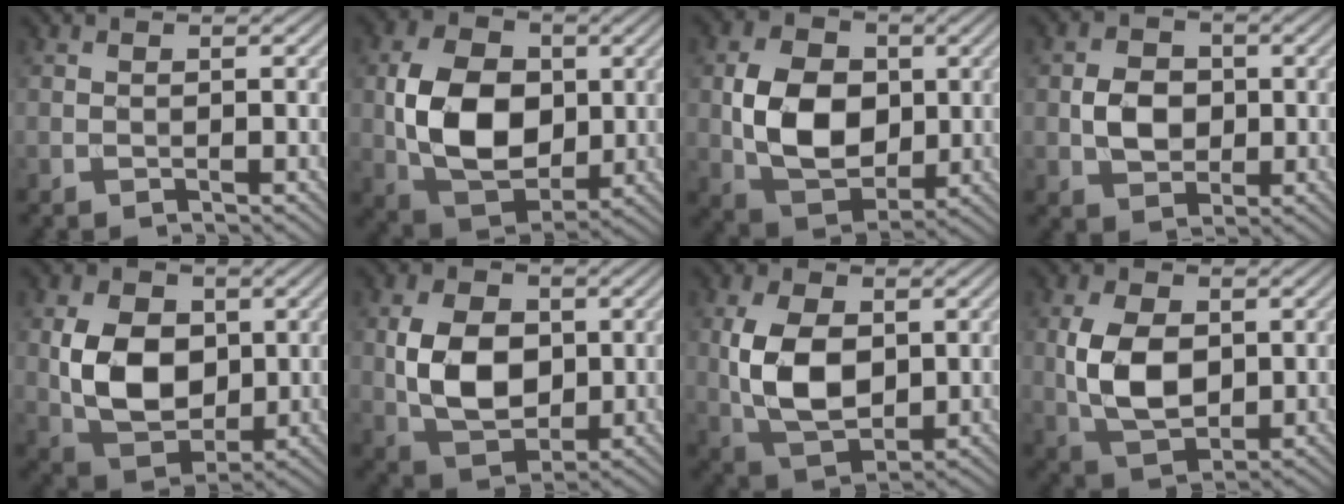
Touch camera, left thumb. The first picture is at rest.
{"total": 11.8, "force": [0.2, 8.4, 8.3], "torque": [-0.176, -0.004, 0.005]}
{"total": 10.4, "force": [0.4, 7.6, 7.2], "torque": [-0.156, -0.002, 0.004]}
{"total": 4.8, "force": [-0.2, 3.9, 2.8], "torque": [-0.058, -0.002, -0.008]}
{"total": 10.3, "force": [0.8, 7.4, 7.1], "torque": [-0.158, -0.008, 0.013]}
{"total": 9.5, "force": [0.5, 6.6, 6.8], "torque": [-0.149, -0.005, 0.007]}
{"total": 9.8, "force": [0.8, 6.1, 7.5], "torque": [-0.177, -0.005, 0.019]}
{"total": 8.6, "force": [0.6, 5.6, 6.5], "torque": [-0.149, -0.003, 0.010]}